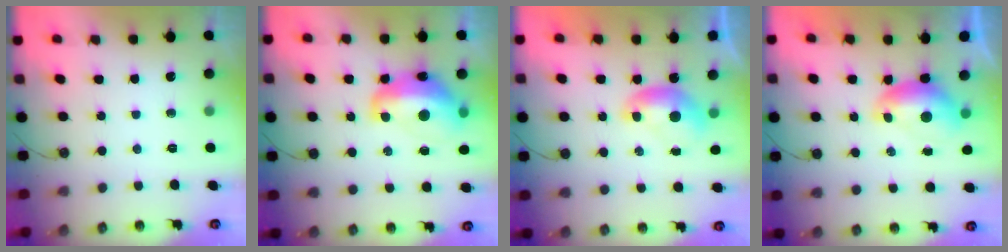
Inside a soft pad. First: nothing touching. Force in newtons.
{"total": 6.7, "press": 6.6, "slide": 0.9}
{"total": 0.0}
{"total": 0.6, "press": 0.6, "slide": 0.2}